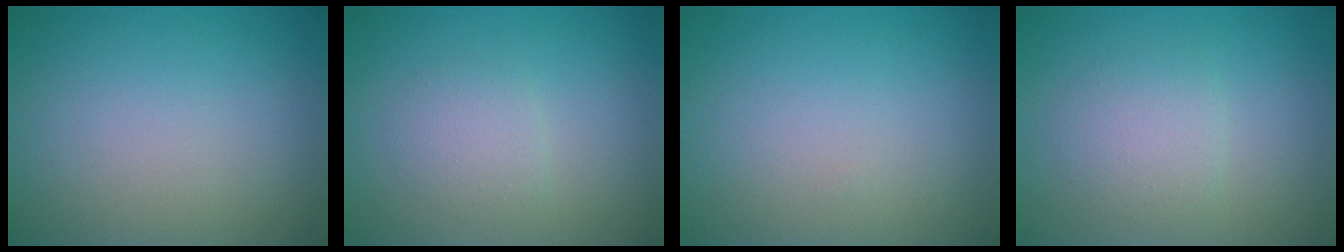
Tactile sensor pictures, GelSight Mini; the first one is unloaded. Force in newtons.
{"total": 1.7, "press": 1.7, "slide": 0.1}
{"total": 0.0}
{"total": 2.3, "press": 2.3, "slide": 0.1}